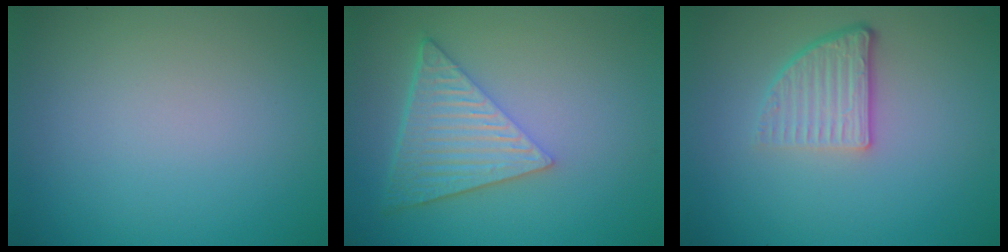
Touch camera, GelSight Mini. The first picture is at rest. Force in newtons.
{"total": 6.5, "press": 4.6, "slide": 4.6}
{"total": 3.8, "press": 2.5, "slide": 2.9}